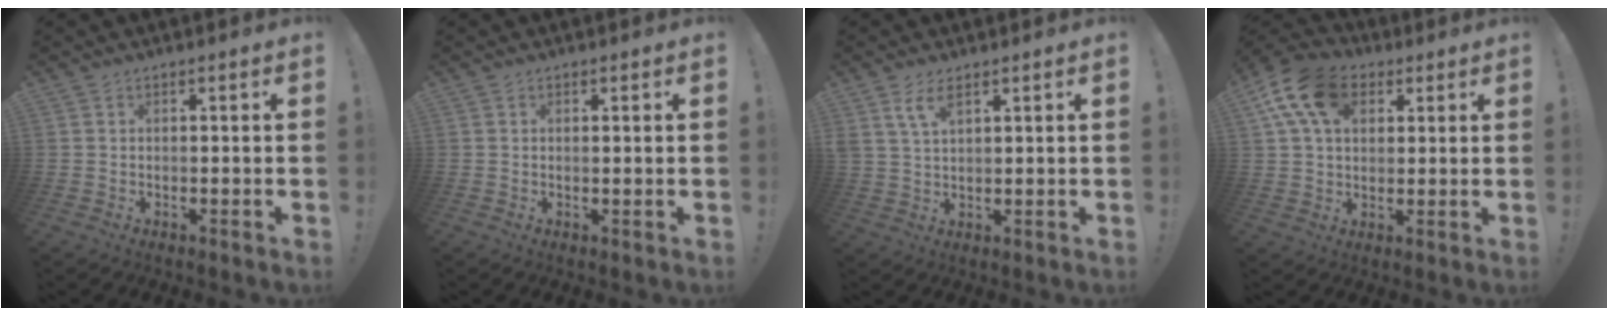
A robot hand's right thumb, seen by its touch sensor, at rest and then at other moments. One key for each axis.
{"total": 0.7, "fx": 0.4, "fy": 0.0, "fz": 0.5, "tx": 0.004, "ty": -0.005, "tz": 0.004}
{"total": 5.0, "fx": 3.1, "fy": 1.8, "fz": 3.5, "tx": -0.062, "ty": -0.010, "tz": 0.056}
{"total": 15.5, "fx": 6.1, "fy": 10.4, "fz": 9.9, "tx": -0.177, "ty": -0.014, "tz": 0.114}